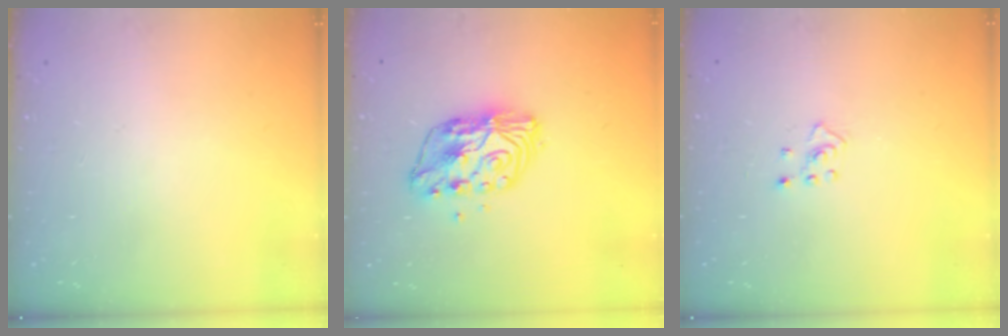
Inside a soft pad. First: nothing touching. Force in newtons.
{"total": 9.8, "press": 9.8, "slide": 0.7}
{"total": 2.4, "press": 2.4, "slide": 0.5}